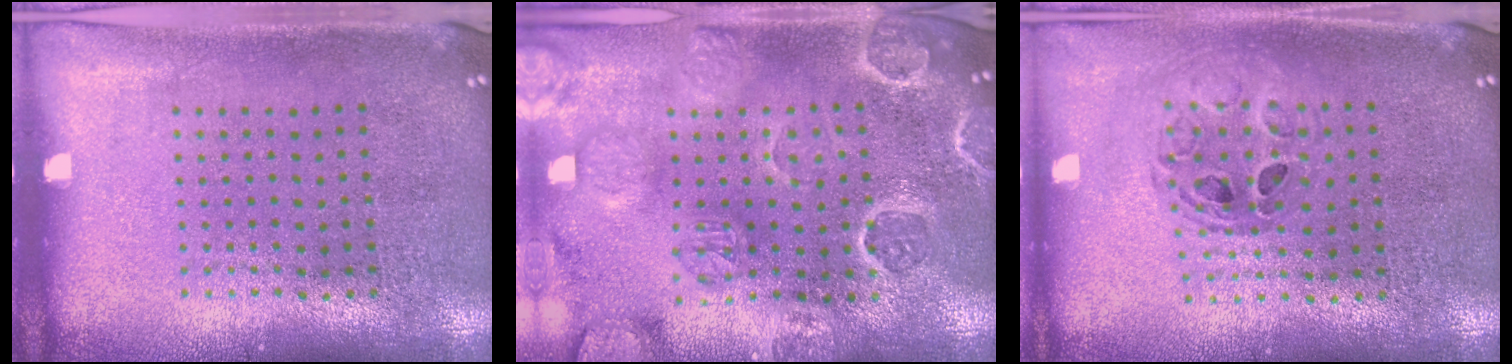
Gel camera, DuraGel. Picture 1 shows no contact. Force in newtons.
{"total": 3.3, "press": 3.0, "slide": 1.2}
{"total": 0.8, "press": 0.7, "slide": 0.2}